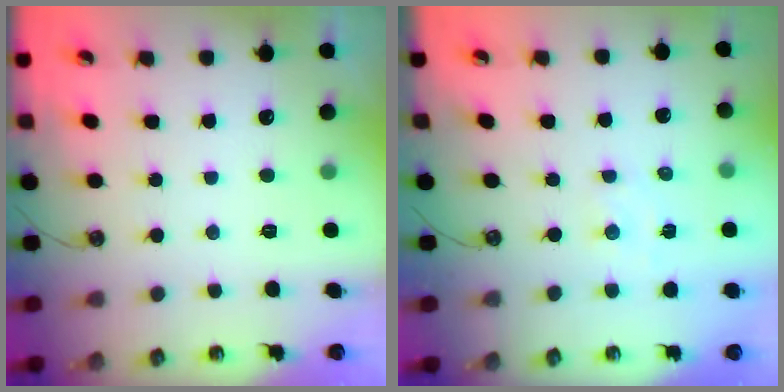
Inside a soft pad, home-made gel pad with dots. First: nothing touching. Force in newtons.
{"total": 3.4, "press": 3.4, "slide": 0.6}